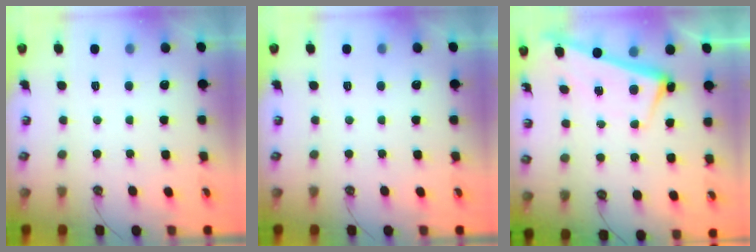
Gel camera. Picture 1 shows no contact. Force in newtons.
{"total": 0.0}
{"total": 2.4, "press": 2.3, "slide": 0.9}